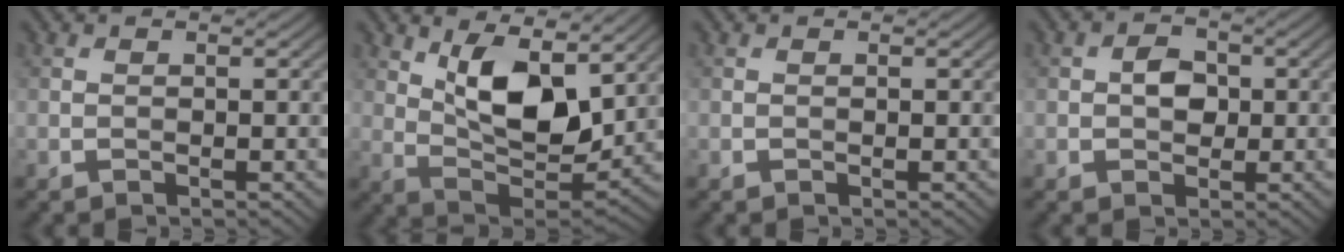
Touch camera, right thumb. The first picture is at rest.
{"total": 11.3, "force": [4.5, 5.3, 8.8], "torque": [-0.163, -0.011, 0.085]}
{"total": 0.0}
{"total": 3.0, "force": [0.0, 2.3, 1.9], "torque": [-0.035, 0.002, -0.005]}